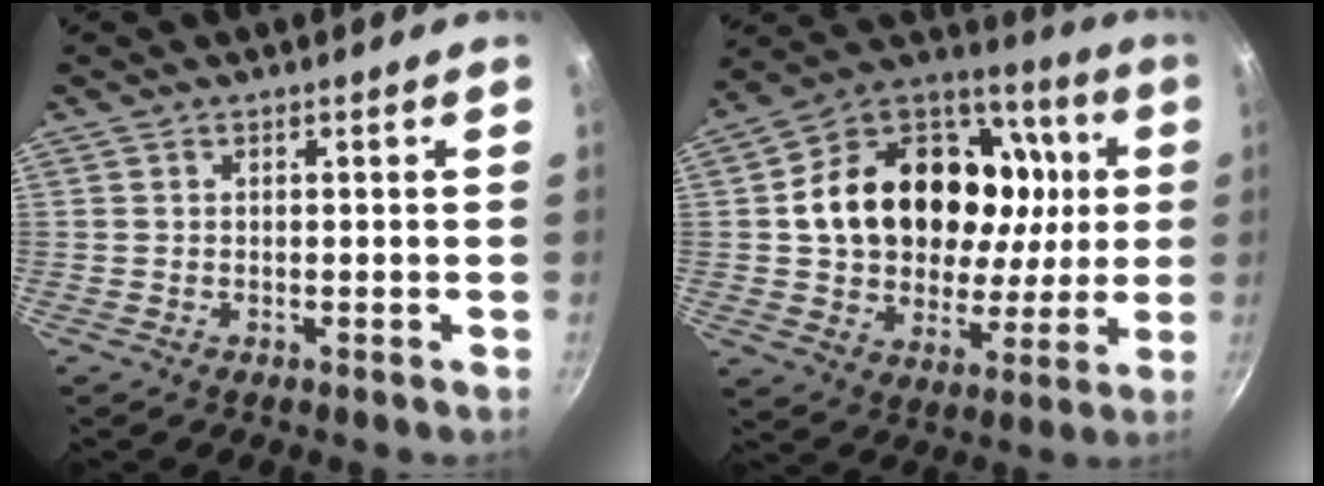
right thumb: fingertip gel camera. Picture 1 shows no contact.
{"total": 28.9, "force": [4.4, 20.9, 19.5], "torque": [-0.300, 0.031, 0.078]}